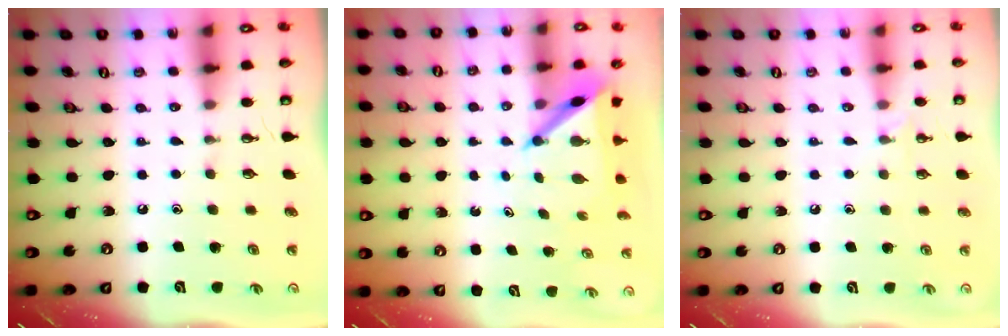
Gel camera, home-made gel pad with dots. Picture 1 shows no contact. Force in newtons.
{"total": 6.1, "press": 6.1, "slide": 0.5}
{"total": 3.8, "press": 3.7, "slide": 0.5}